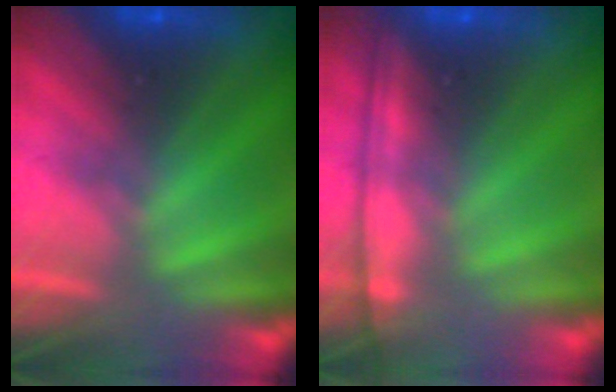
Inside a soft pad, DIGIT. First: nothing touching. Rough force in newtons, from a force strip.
{"total": 1.0}